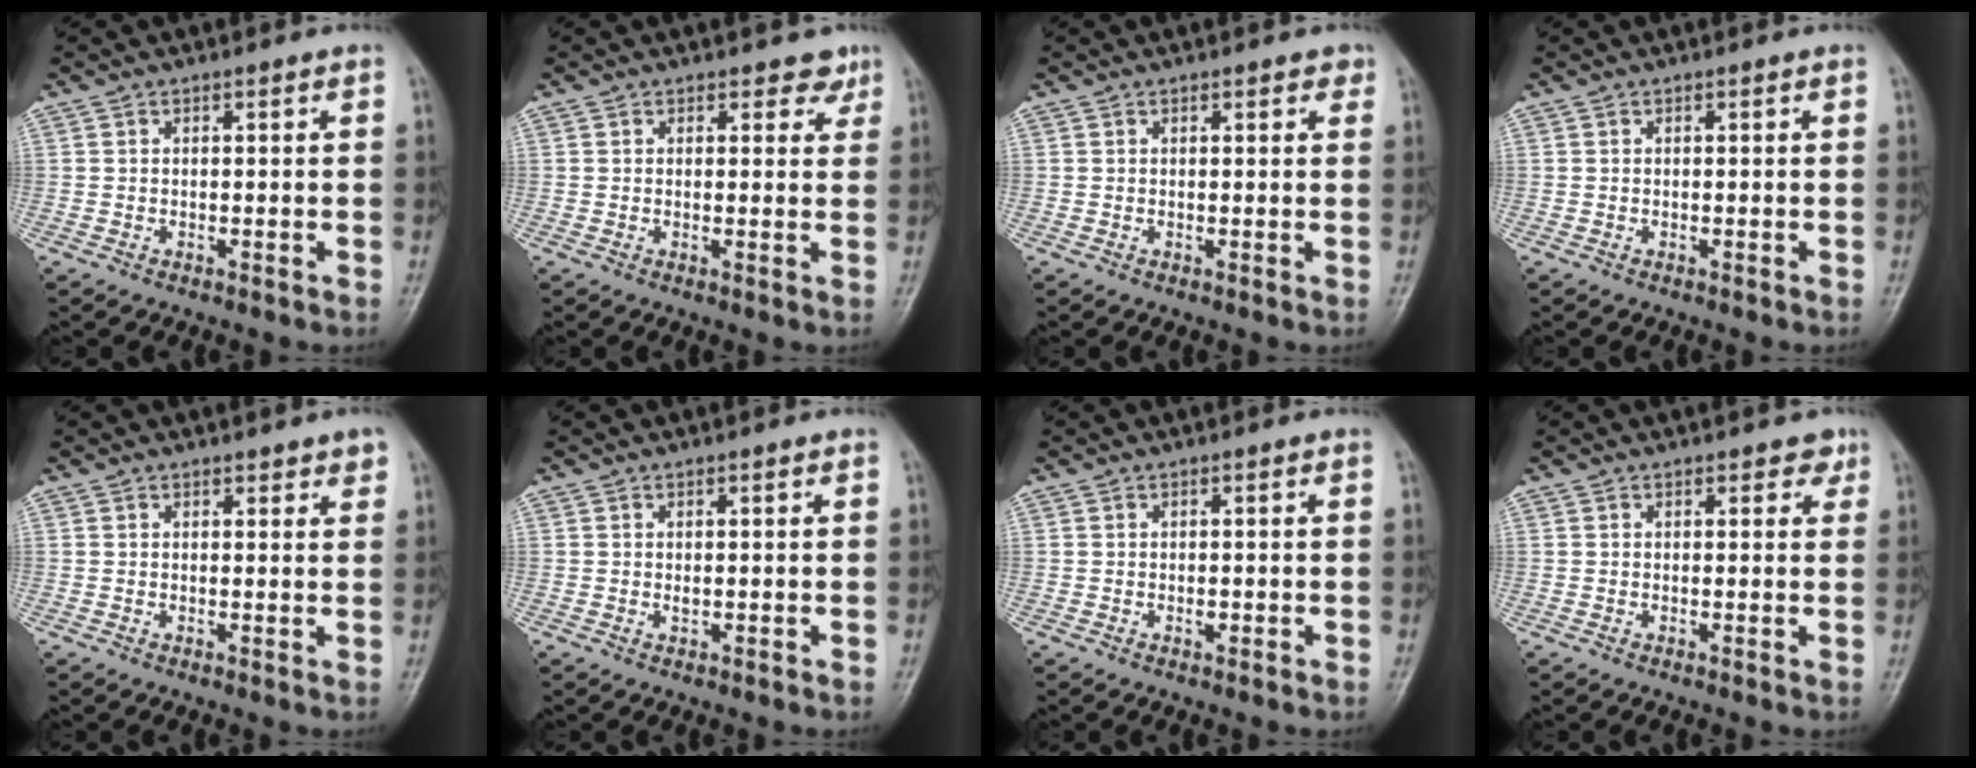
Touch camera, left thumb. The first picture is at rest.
{"total": 2.7, "force": [1.9, 1.7, 1.0], "torque": [0.014, -0.008, 0.020]}
{"total": 1.8, "force": [1.1, 0.9, 1.2], "torque": [-0.002, -0.001, 0.009]}
{"total": 0.0}
{"total": 2.4, "force": [1.9, 1.0, 1.1], "torque": [0.004, -0.008, 0.020]}
{"total": 1.0, "force": [0.3, 0.5, 0.8], "torque": [-0.010, -0.002, 0.007]}
{"total": 0.8, "force": [-0.1, 0.5, 0.6], "torque": [-0.006, 0.000, -0.001]}
{"total": 2.2, "force": [1.4, 1.3, 1.1], "torque": [0.007, -0.004, 0.012]}